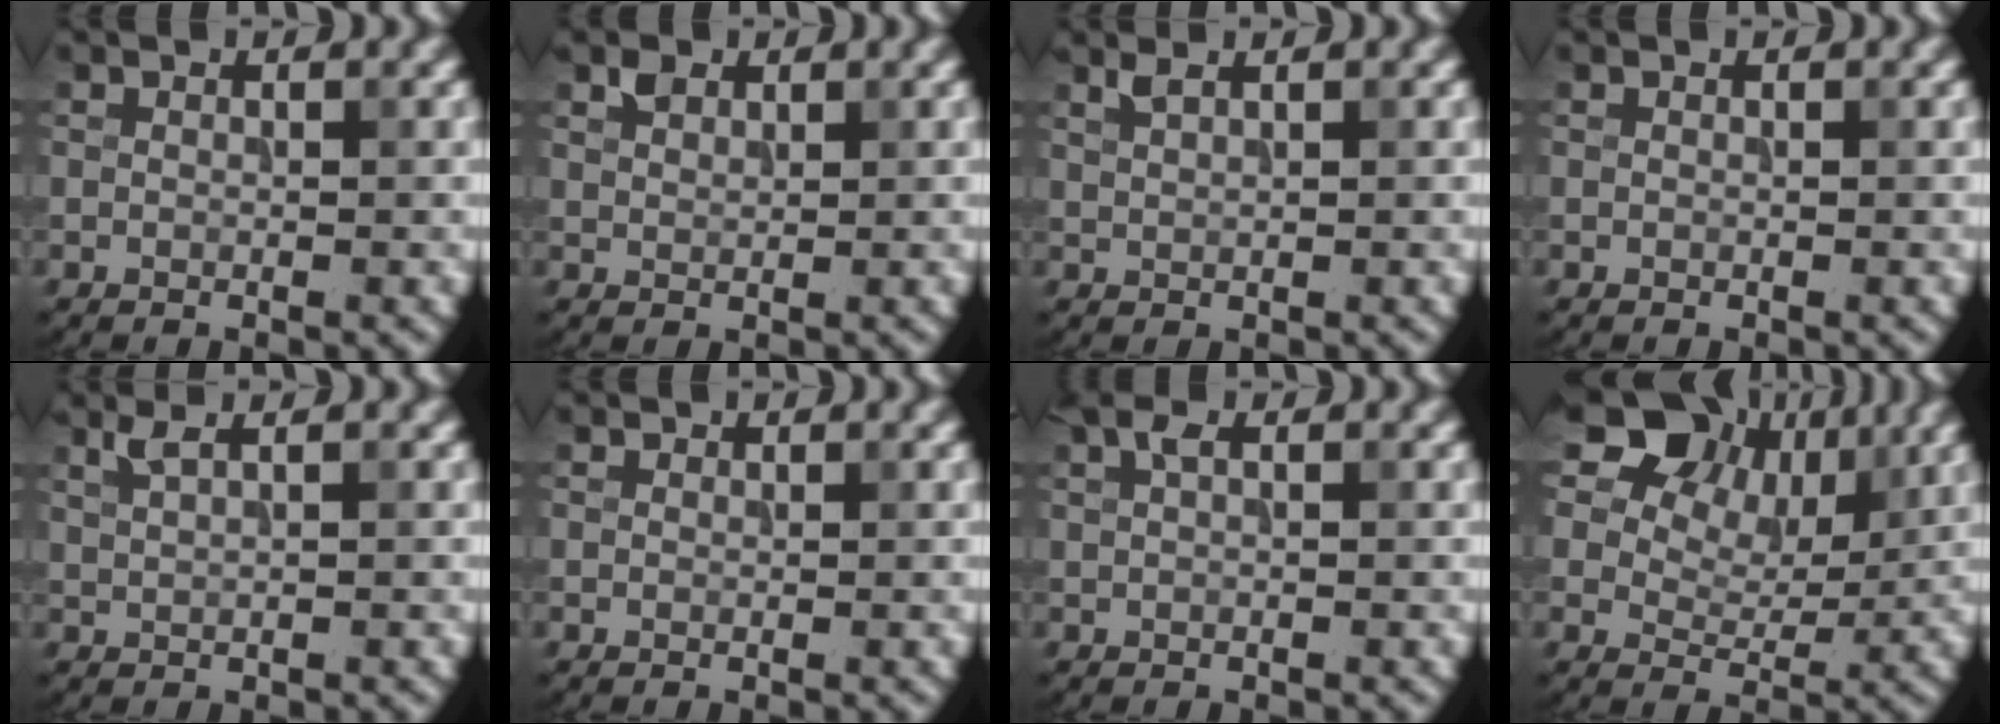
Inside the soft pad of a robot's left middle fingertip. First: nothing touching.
{"total": 1.3, "force": [1.0, 0.7, 0.4], "torque": [-0.010, 0.007, 0.020]}
{"total": 1.3, "force": [1.1, 0.2, 0.6], "torque": [-0.017, 0.005, 0.022]}
{"total": 0.0}
{"total": 1.7, "force": [1.2, 0.4, 1.1], "torque": [-0.021, 0.004, 0.023]}
{"total": 0.0}
{"total": 1.2, "force": [0.8, 0.3, 0.9], "torque": [-0.018, 0.005, 0.012]}
{"total": 12.0, "force": [7.1, 7.8, 5.7], "torque": [-0.109, 0.017, 0.128]}